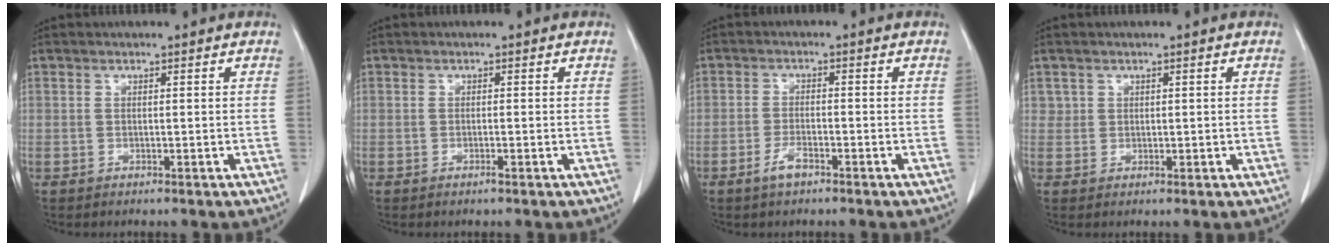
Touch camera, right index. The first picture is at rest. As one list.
[{"total": 0.7, "force": [-0.5, -0.1, 0.6], "torque": [-0.012, -0.001, -0.007]}, {"total": 2.9, "force": [-1.9, 0.8, 2.0], "torque": [-0.044, 0.001, -0.038]}, {"total": 1.4, "force": [0.6, 1.3, 0.1], "torque": [0.007, 0.003, 0.007]}]